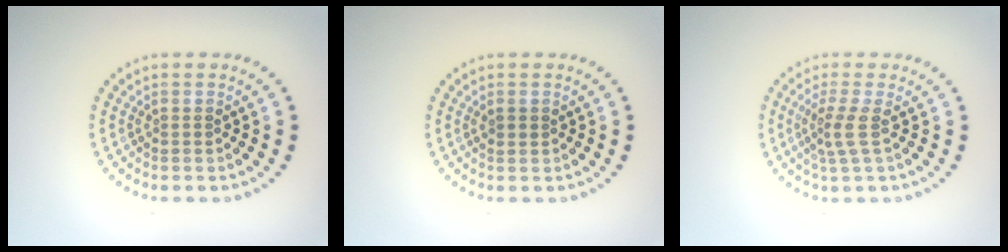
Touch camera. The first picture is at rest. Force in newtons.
{"total": 0.9, "press": 0.8, "slide": 0.3}
{"total": 2.4, "press": 1.6, "slide": 1.8}